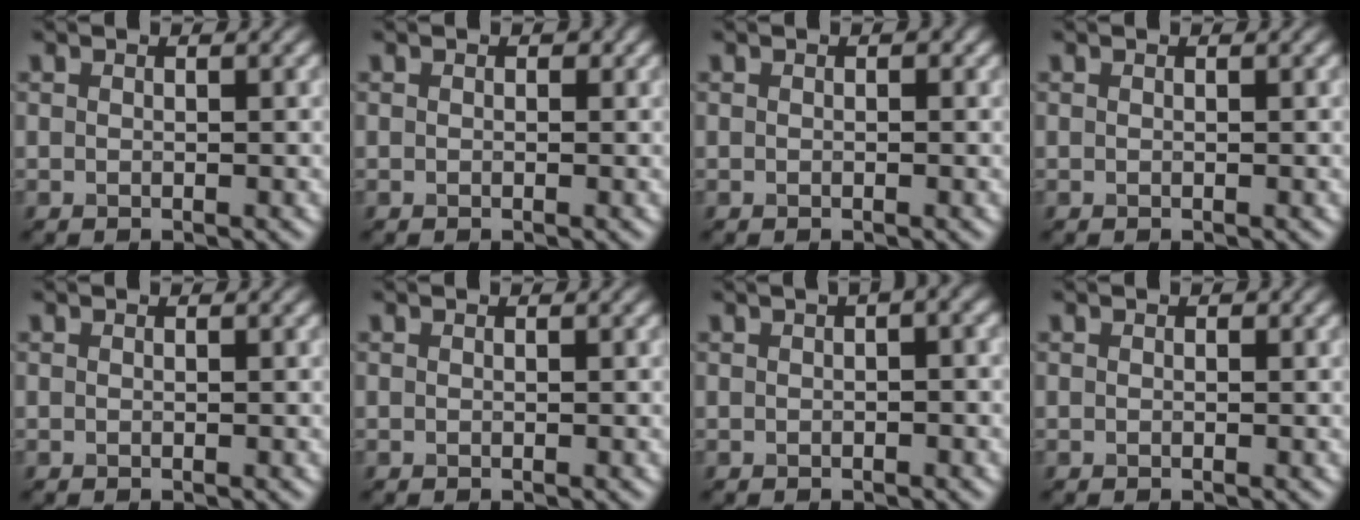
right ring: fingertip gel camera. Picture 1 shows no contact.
{"total": 1.0, "force": [0.3, 0.8, 0.5], "torque": [0.000, 0.003, -0.006]}
{"total": 1.0, "force": [0.3, 0.8, 0.6], "torque": [0.004, 0.005, -0.007]}
{"total": 0.0}
{"total": 0.0}
{"total": 0.0}
{"total": 3.9, "force": [1.1, 1.6, 3.3], "torque": [-0.026, 0.018, 0.000]}
{"total": 0.7, "force": [0.2, 0.5, 0.4], "torque": [-0.001, 0.000, -0.006]}